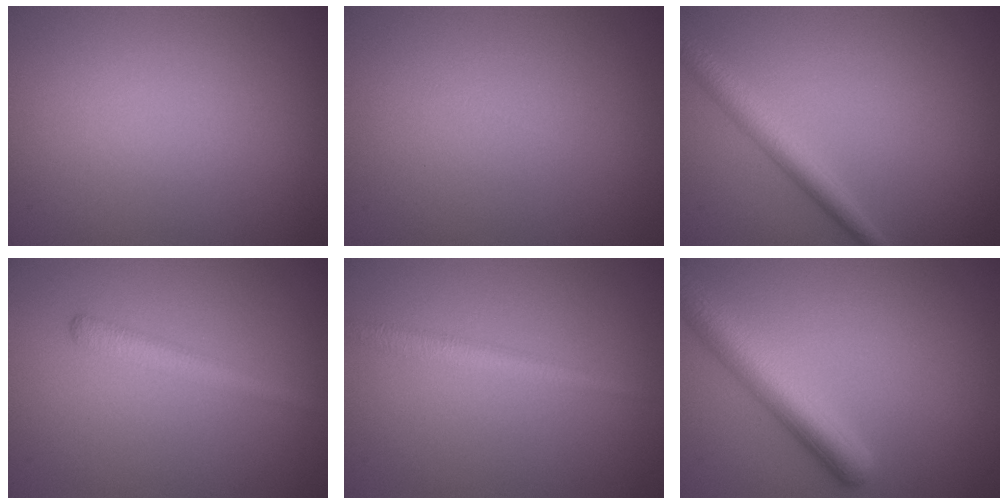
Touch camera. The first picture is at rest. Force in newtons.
{"total": 0.0}
{"total": 2.6, "press": 2.6, "slide": 0.1}
{"total": 2.0, "press": 2.0, "slide": 0.0}
{"total": 2.0, "press": 2.0, "slide": 0.1}
{"total": 4.8, "press": 4.8, "slide": 0.2}